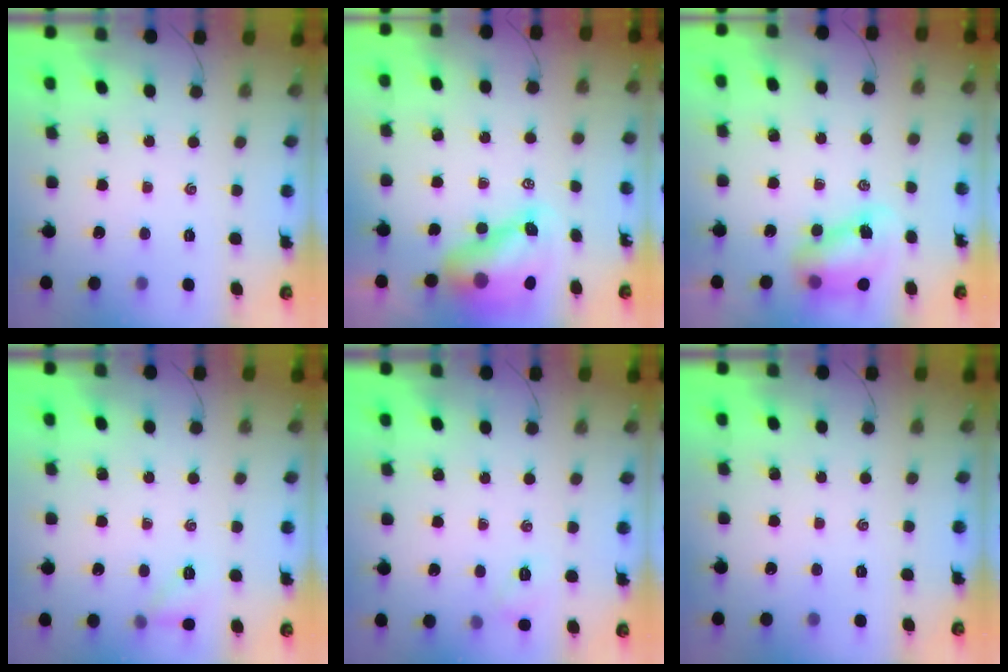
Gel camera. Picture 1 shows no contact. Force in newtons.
{"total": 9.5, "press": 9.0, "slide": 2.8}
{"total": 8.2, "press": 8.0, "slide": 1.8}
{"total": 7.7, "press": 7.5, "slide": 1.6}
{"total": 5.0, "press": 4.8, "slide": 1.4}
{"total": 0.0}